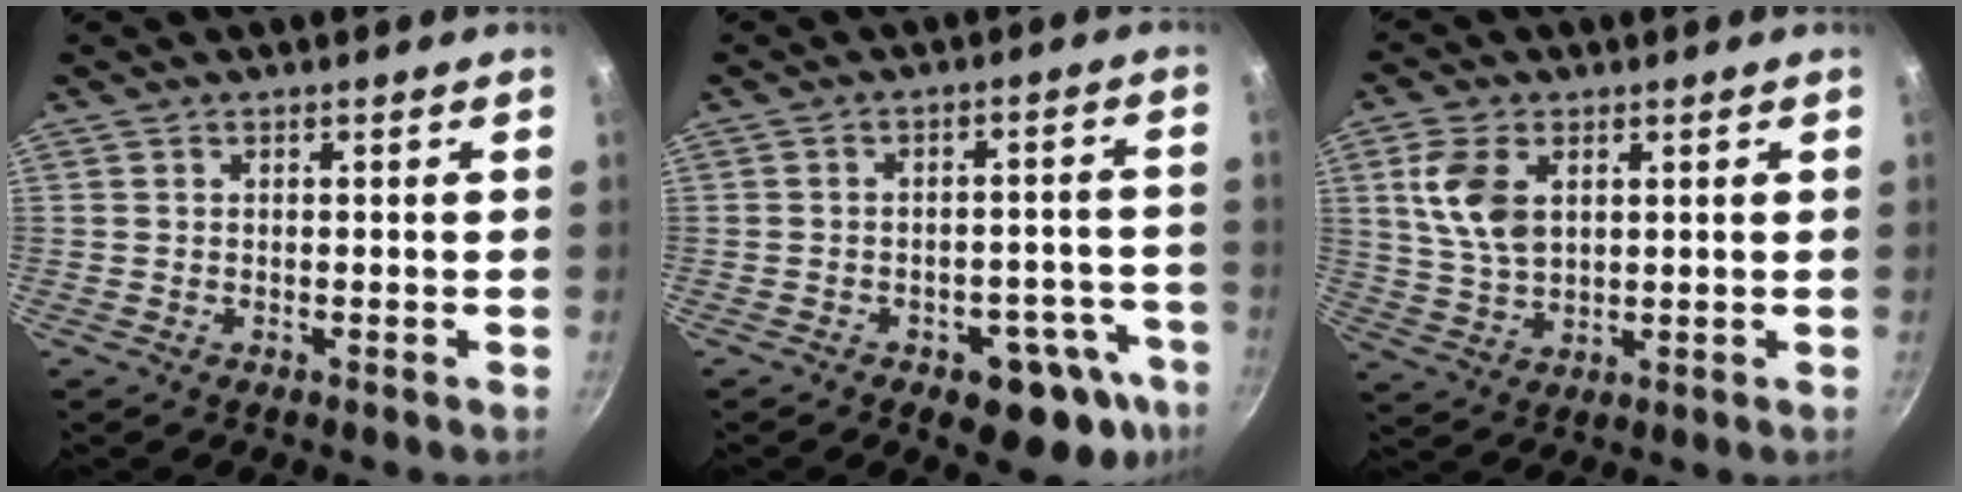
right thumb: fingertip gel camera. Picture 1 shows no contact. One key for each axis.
{"total": 12.7, "fx": -7.0, "fy": 6.7, "fz": 8.3, "tx": -0.041, "ty": 0.047, "tz": -0.083}
{"total": 9.4, "fx": 2.8, "fy": 5.8, "fz": 6.8, "tx": -0.127, "ty": -0.014, "tz": 0.058}